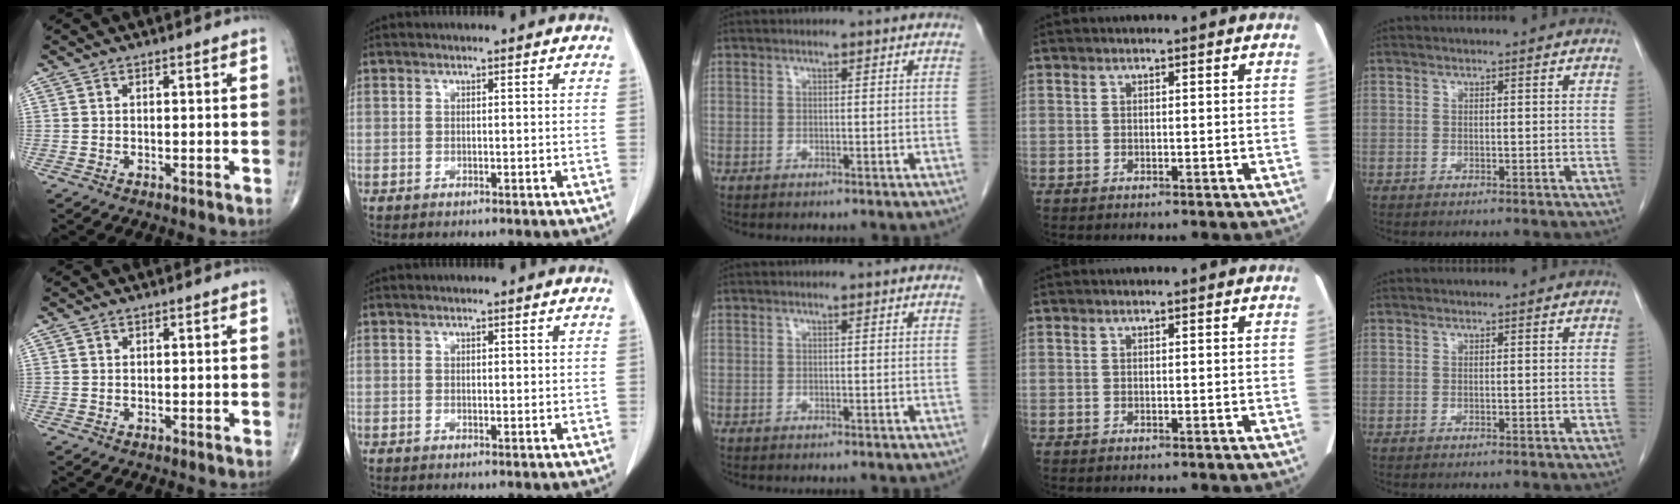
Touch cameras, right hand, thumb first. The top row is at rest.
{"thumb": {"total": 0.5, "force": [0.4, 0.3, 0.1], "torque": [0.000, -0.003, 0.005]}, "index": {"total": 0.8, "force": [0.4, 0.4, 0.7], "torque": [-0.010, -0.002, 0.005]}}